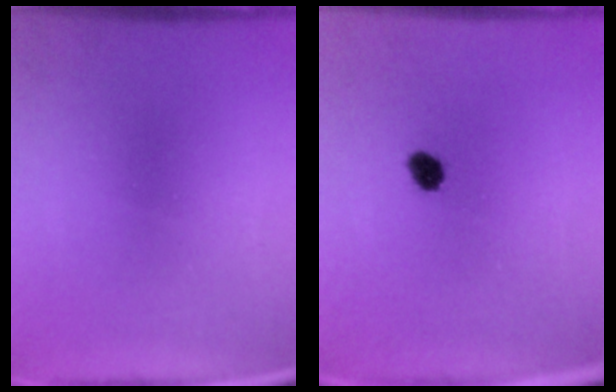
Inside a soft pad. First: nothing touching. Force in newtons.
{"total": 2.8}